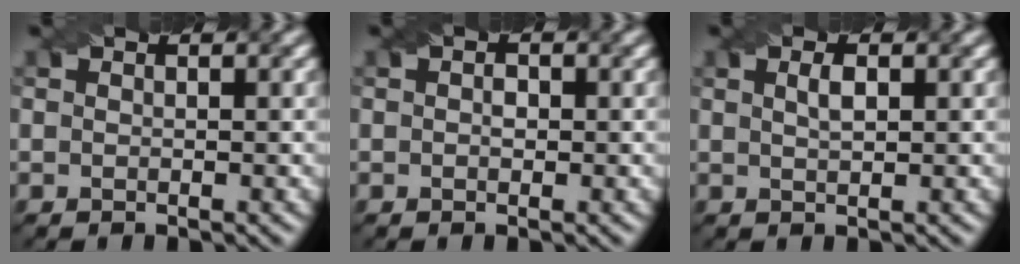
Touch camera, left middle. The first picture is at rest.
{"total": 1.0, "force": [0.0, 0.7, 0.7], "torque": [-0.011, 0.001, -0.002]}
{"total": 1.4, "force": [0.5, 0.5, 1.2], "torque": [-0.023, 0.002, 0.011]}